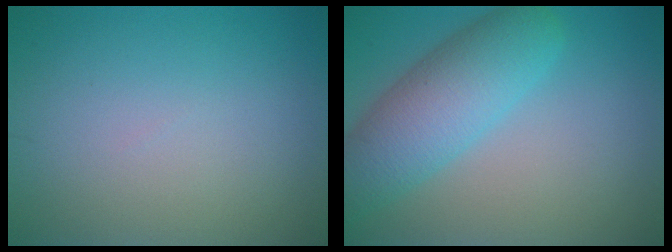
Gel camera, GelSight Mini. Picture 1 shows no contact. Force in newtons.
{"total": 6.4, "press": 6.4, "slide": 0.2}